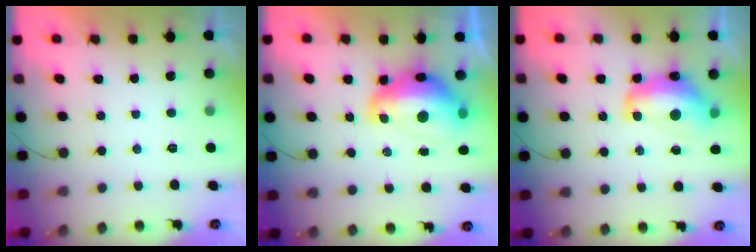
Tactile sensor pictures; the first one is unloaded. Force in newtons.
{"total": 14.6, "press": 14.5, "slide": 1.6}
{"total": 12.7, "press": 12.6, "slide": 1.2}